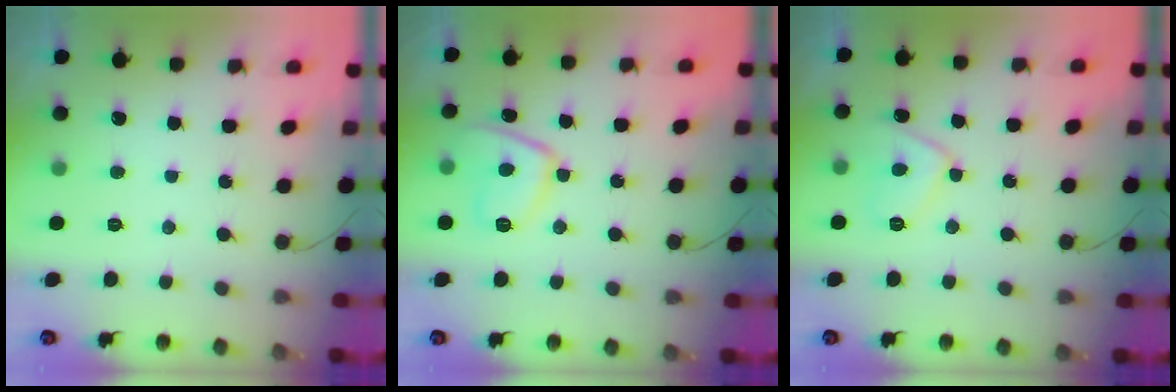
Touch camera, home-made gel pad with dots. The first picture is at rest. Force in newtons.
{"total": 9.7, "press": 9.7, "slide": 0.8}
{"total": 7.8, "press": 7.8, "slide": 0.5}